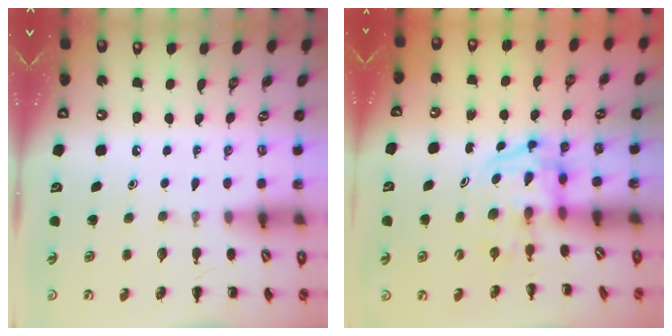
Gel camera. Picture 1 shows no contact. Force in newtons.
{"total": 3.8, "press": 3.8, "slide": 0.6}